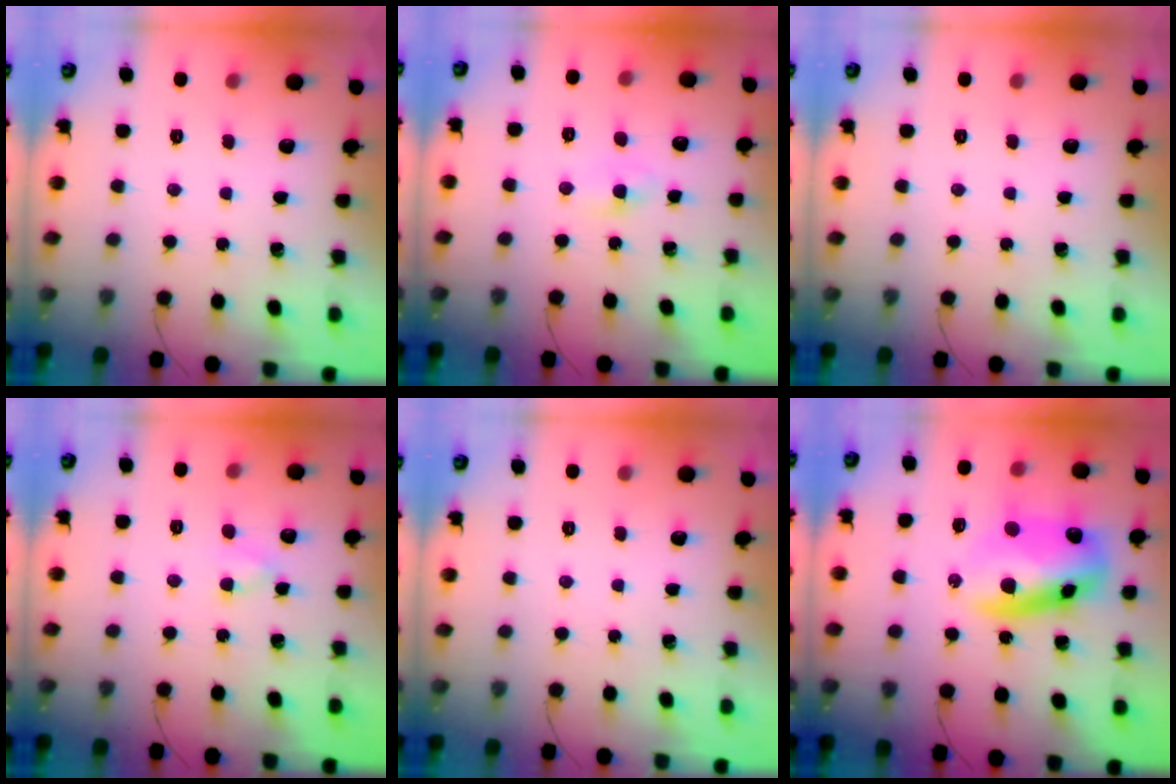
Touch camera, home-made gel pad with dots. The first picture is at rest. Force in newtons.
{"total": 2.2, "press": 1.9, "slide": 1.1}
{"total": 0.0}
{"total": 3.1, "press": 2.8, "slide": 1.2}
{"total": 0.0}
{"total": 13.6, "press": 13.4, "slide": 2.8}